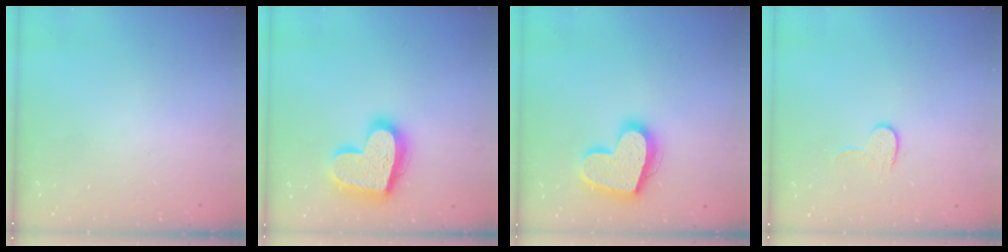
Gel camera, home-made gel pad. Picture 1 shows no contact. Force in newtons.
{"total": 20.1, "press": 20.0, "slide": 1.7}
{"total": 18.7, "press": 18.6, "slide": 1.4}
{"total": 5.4, "press": 5.4, "slide": 0.5}